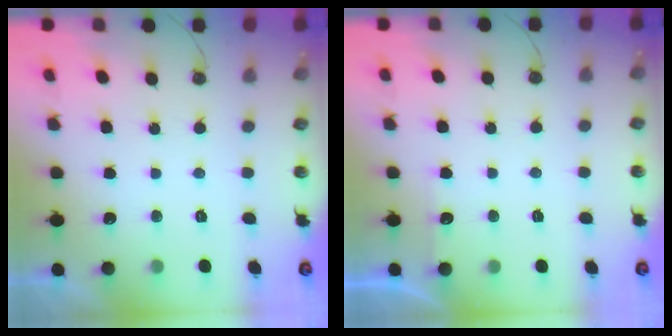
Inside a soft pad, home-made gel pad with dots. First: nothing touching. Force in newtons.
{"total": 2.7, "press": 2.7, "slide": 0.4}